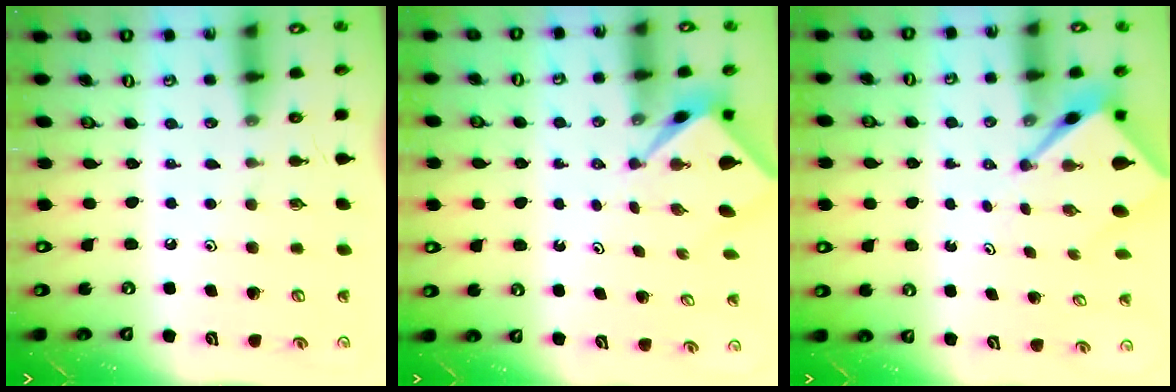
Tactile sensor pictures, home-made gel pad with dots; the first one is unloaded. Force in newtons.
{"total": 2.1, "press": 2.1, "slide": 0.2}
{"total": 4.3, "press": 4.3, "slide": 0.5}